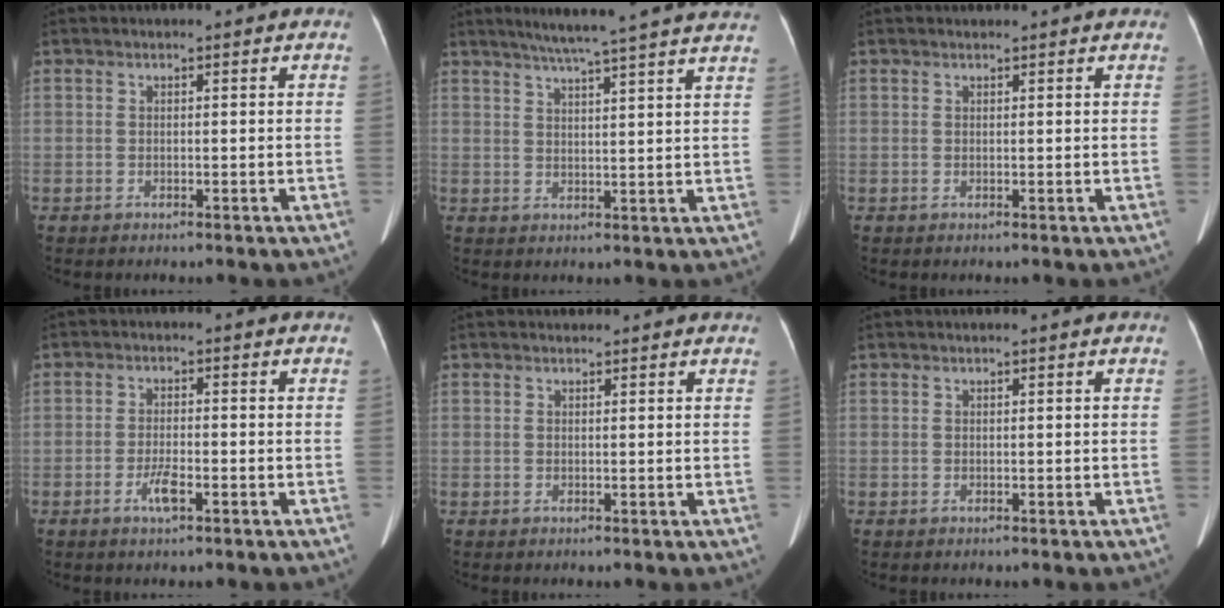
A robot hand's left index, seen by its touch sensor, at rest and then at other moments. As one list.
[{"total": 17.3, "force": [15.0, -0.8, 8.5], "torque": [-0.135, 0.000, 0.186]}, {"total": 1.3, "force": [1.2, 0.2, 0.1], "torque": [-0.012, 0.013, 0.014]}, {"total": 3.0, "force": [-1.6, 0.6, 2.5], "torque": [-0.049, -0.001, -0.029]}, {"total": 1.5, "force": [1.4, 0.4, 0.1], "torque": [-0.013, 0.012, 0.016]}, {"total": 0.0}]